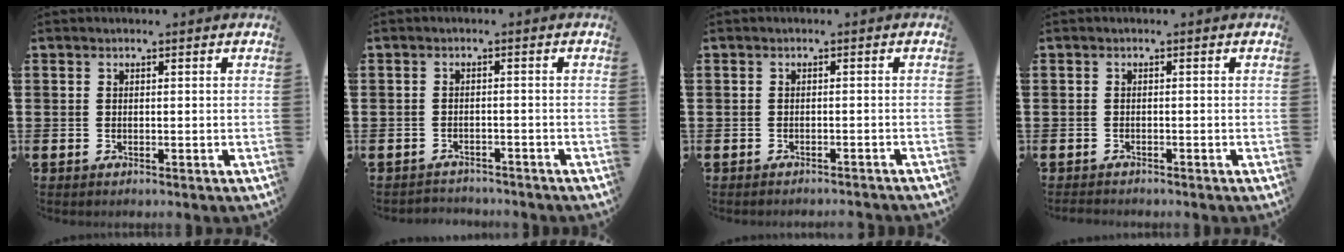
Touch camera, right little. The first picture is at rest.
{"total": 1.5, "force": [-1.5, 0.1, -0.2], "torque": [-0.001, 0.004, -0.034]}
{"total": 0.8, "force": [-0.8, -0.1, 0.0], "torque": [-0.001, 0.000, -0.017]}
{"total": 0.6, "force": [-0.6, 0.1, 0.0], "torque": [-0.001, -0.001, -0.012]}